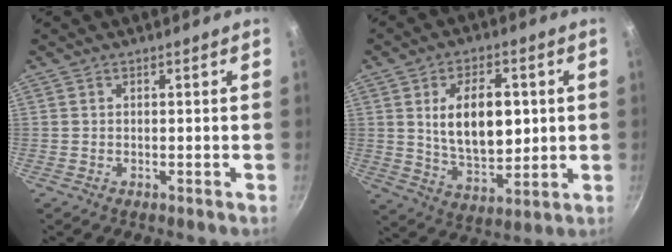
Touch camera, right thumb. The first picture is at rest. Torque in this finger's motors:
{"motor_torque": [-0.33, 0.82, 0.21, 0.50, 0.13]}